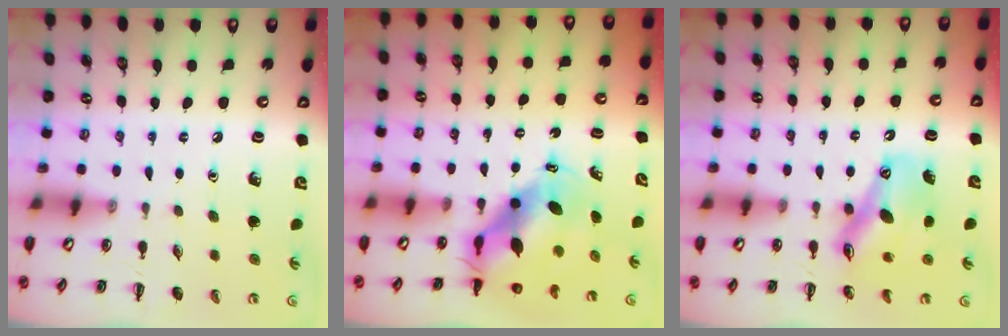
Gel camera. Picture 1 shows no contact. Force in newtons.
{"total": 7.7, "press": 7.5, "slide": 1.8}
{"total": 11.7, "press": 11.2, "slide": 3.4}